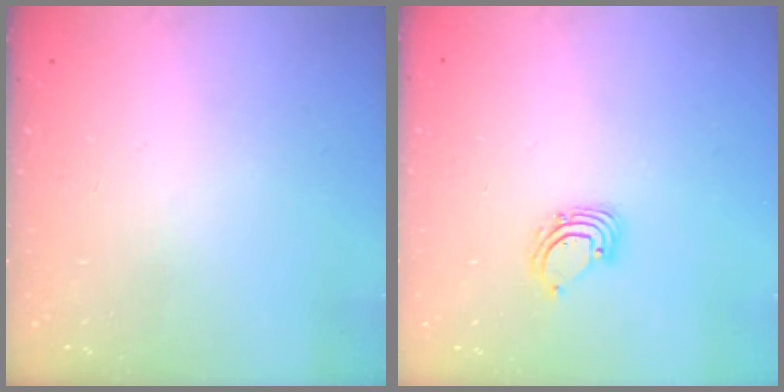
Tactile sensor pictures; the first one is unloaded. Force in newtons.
{"total": 2.6, "press": 2.6, "slide": 0.2}